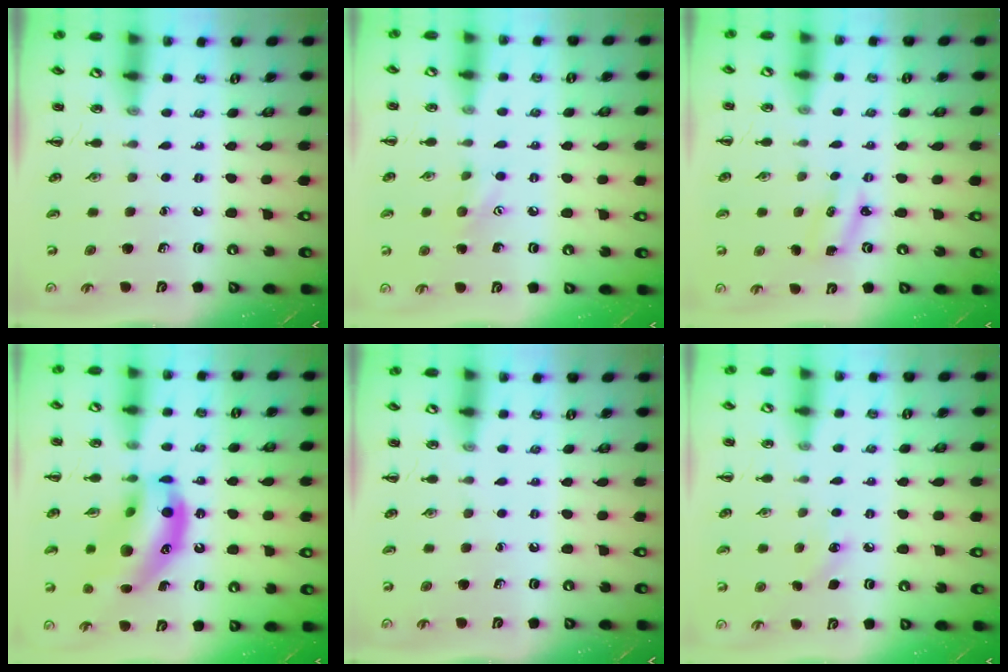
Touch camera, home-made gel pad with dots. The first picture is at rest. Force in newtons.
{"total": 6.5, "press": 6.4, "slide": 1.2}
{"total": 2.5, "press": 2.5, "slide": 0.4}
{"total": 18.5, "press": 18.0, "slide": 4.5}
{"total": 0.0}
{"total": 6.0, "press": 5.8, "slide": 1.8}